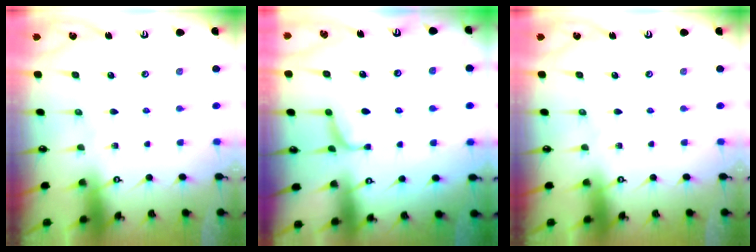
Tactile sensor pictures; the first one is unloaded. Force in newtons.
{"total": 0.7, "press": 0.3, "slide": 0.6}
{"total": 0.0}